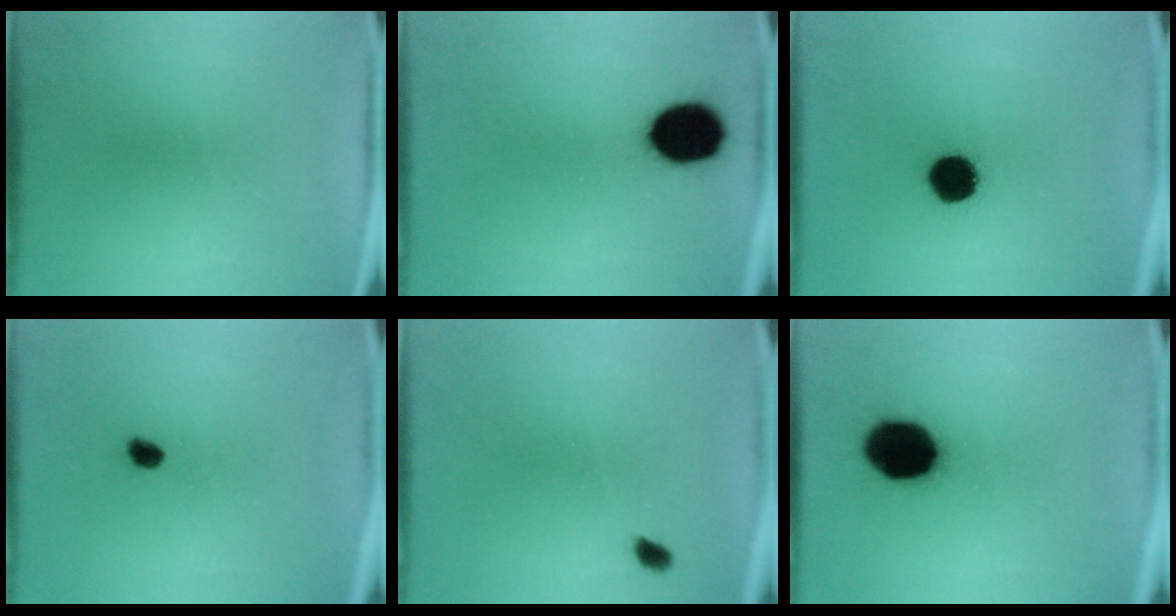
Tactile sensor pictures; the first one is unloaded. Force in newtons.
{"total": 12.8}
{"total": 9.5}
{"total": 3.0}
{"total": 1.4}
{"total": 16.3}